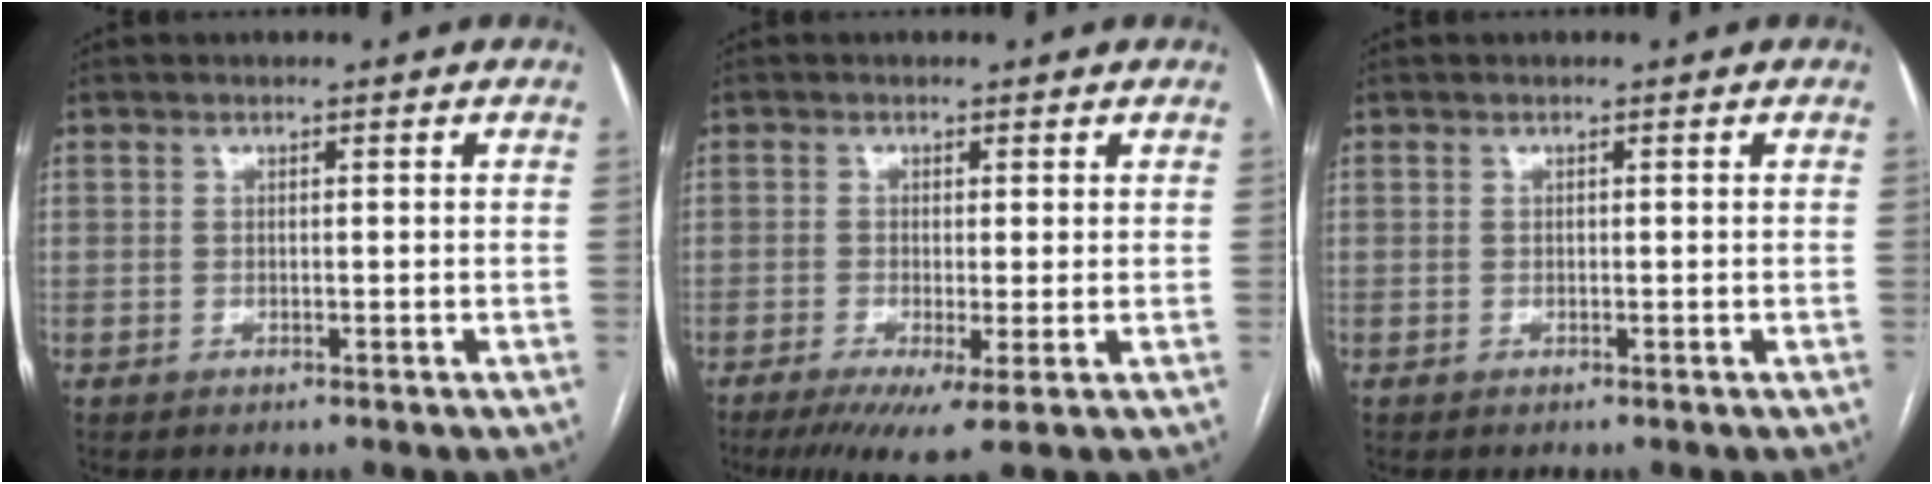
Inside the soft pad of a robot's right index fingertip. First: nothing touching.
{"total": 5.8, "force": [-2.5, 0.7, 5.2], "torque": [-0.083, -0.016, -0.039]}
{"total": 0.0}